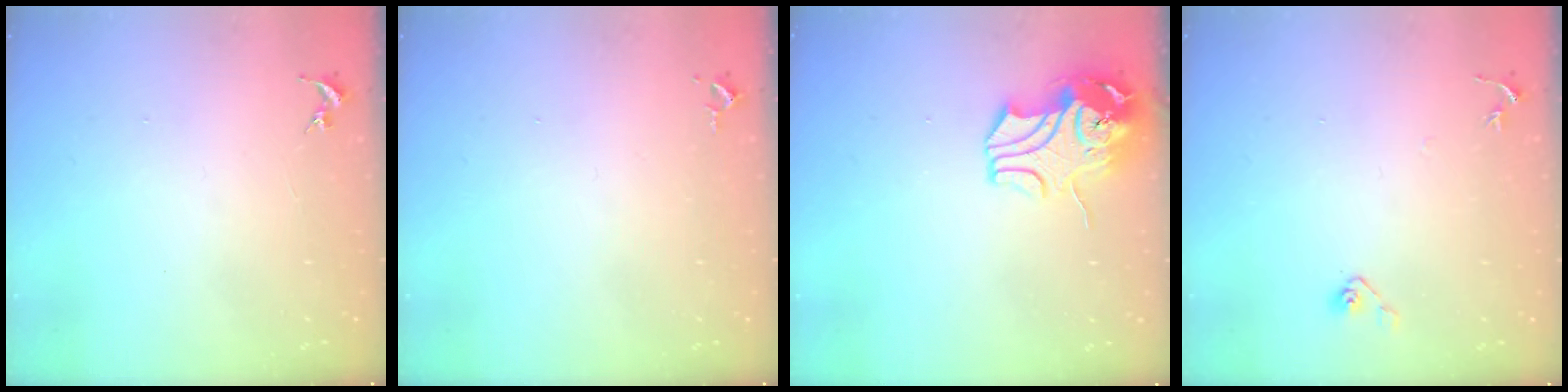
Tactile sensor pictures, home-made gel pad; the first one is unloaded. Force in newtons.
{"total": 2.6, "press": 2.6, "slide": 0.4}
{"total": 12.4, "press": 12.3, "slide": 2.0}
{"total": 4.5, "press": 4.4, "slide": 0.8}